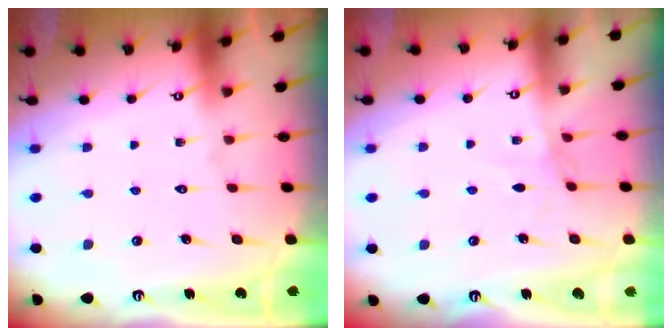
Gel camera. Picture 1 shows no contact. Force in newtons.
{"total": 1.4, "press": 1.3, "slide": 0.3}